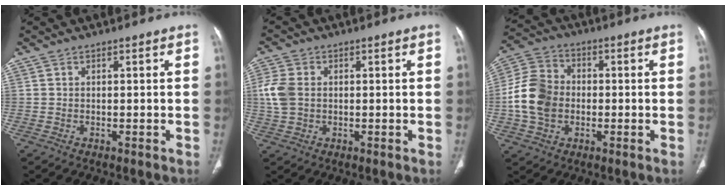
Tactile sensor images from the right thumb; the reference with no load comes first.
{"total": 6.0, "force": [0.3, 4.5, 4.0], "torque": [-0.097, 0.008, 0.006]}
{"total": 11.8, "force": [-1.2, 9.3, 7.2], "torque": [-0.130, 0.024, -0.028]}